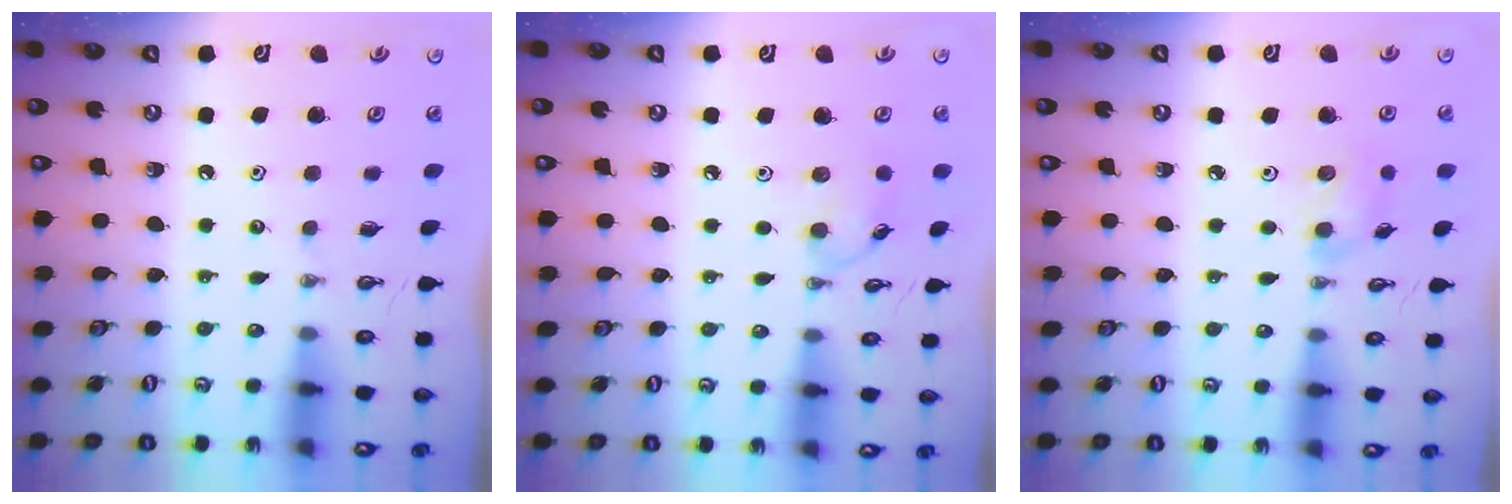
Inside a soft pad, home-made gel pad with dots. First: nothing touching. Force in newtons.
{"total": 7.2, "press": 7.2, "slide": 0.8}
{"total": 6.0, "press": 5.6, "slide": 2.4}